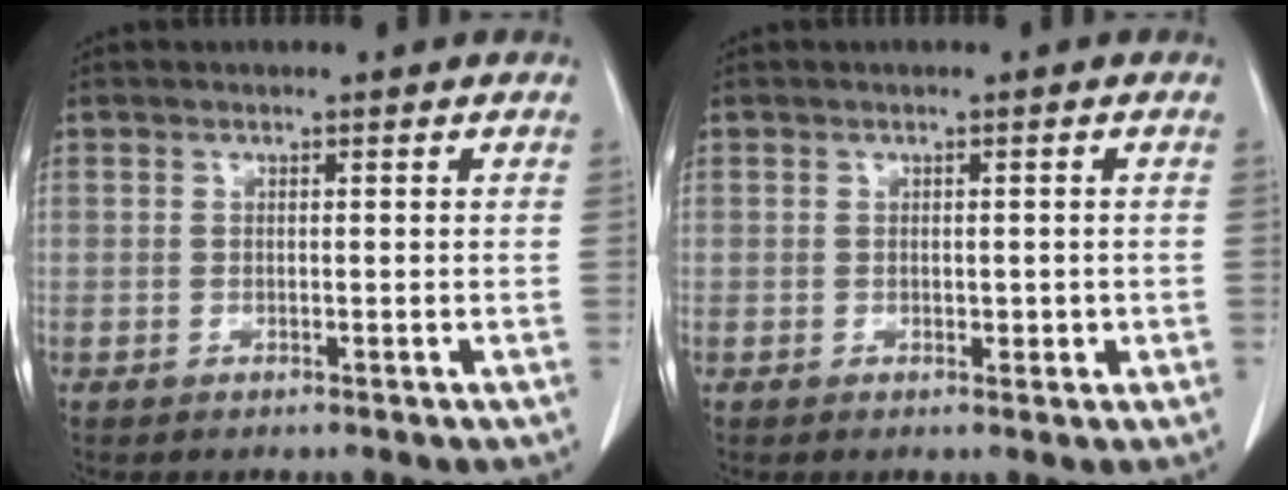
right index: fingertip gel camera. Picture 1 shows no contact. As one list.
[{"total": 1.6, "force": [-0.2, 1.0, 1.2], "torque": [-0.013, 0.003, 0.002]}]